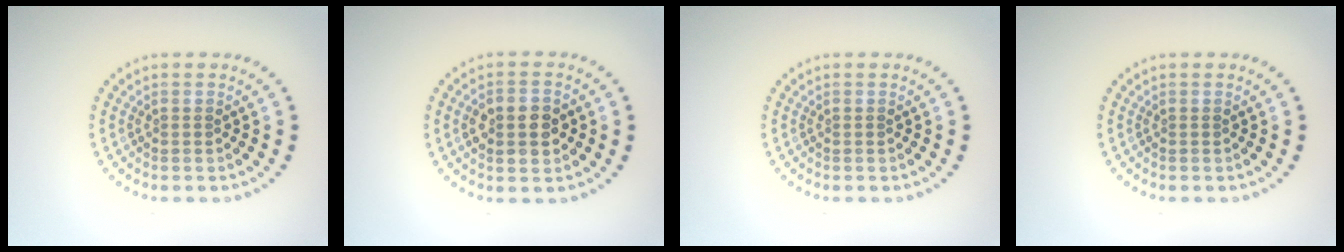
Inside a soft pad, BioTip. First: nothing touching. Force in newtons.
{"total": 3.7, "press": 3.7, "slide": 0.2}
{"total": 0.0}
{"total": 0.0}